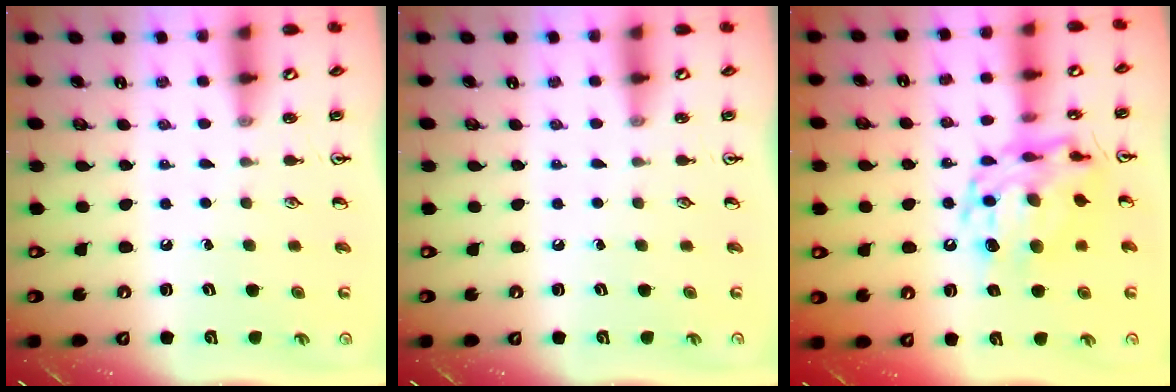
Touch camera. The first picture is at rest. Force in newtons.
{"total": 0.0}
{"total": 14.1, "press": 14.0, "slide": 1.5}